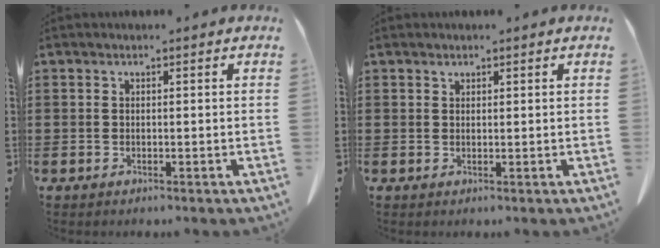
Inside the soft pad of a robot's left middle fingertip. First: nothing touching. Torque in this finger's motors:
{"motor_torque": [0.36, 0.29, 0.06, 0.01]}